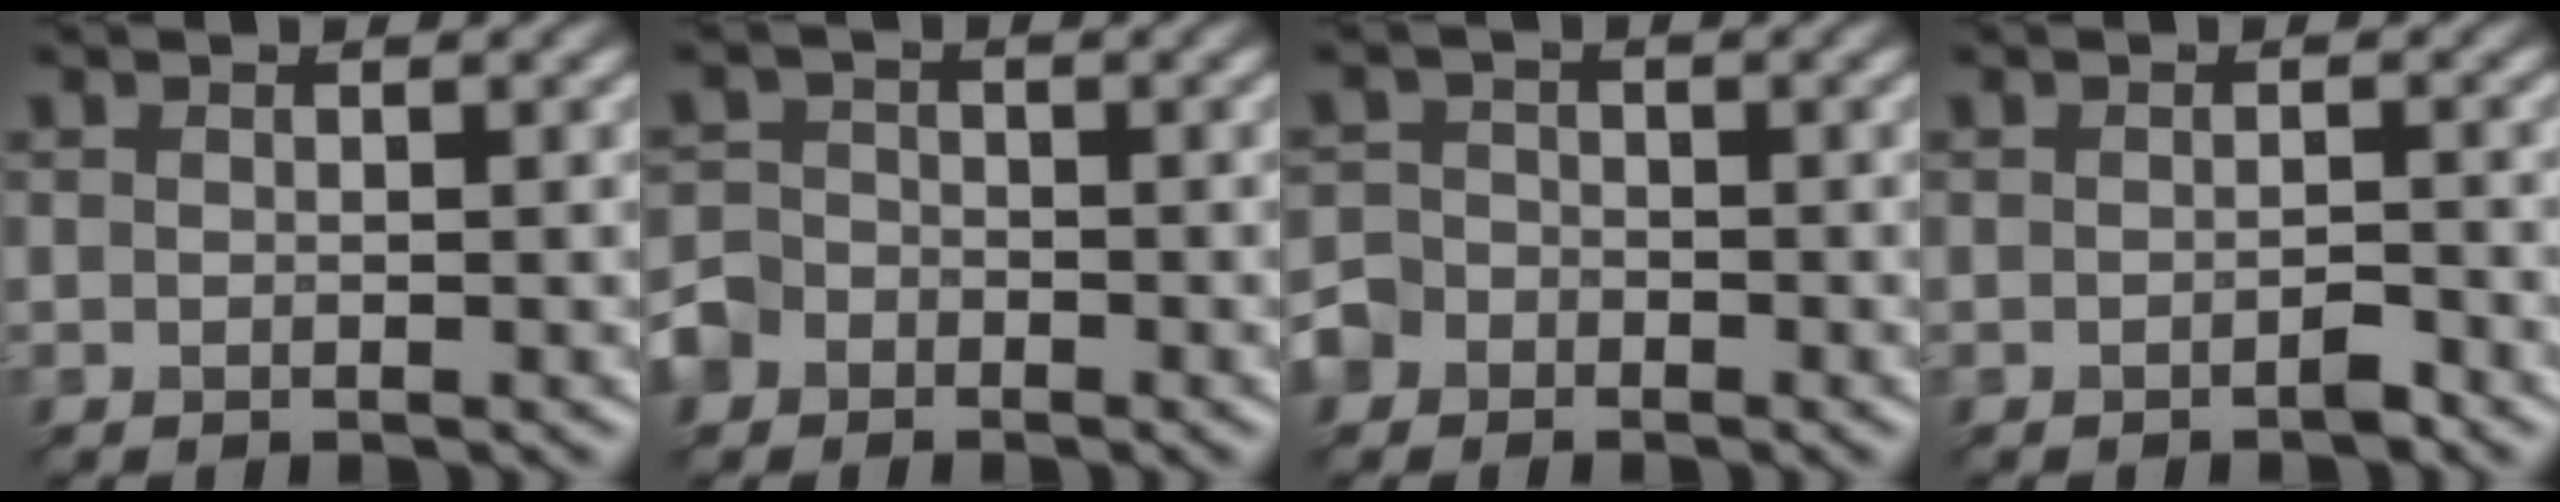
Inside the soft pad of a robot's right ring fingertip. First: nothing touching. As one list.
[{"total": 2.7, "force": [-2.3, 1.3, -0.5], "torque": [-0.002, 0.002, -0.032]}, {"total": 2.6, "force": [-2.2, 1.1, -0.7], "torque": [0.002, 0.002, -0.030]}, {"total": 1.5, "force": [-1.3, -0.6, -0.2], "torque": [-0.008, 0.002, -0.011]}]